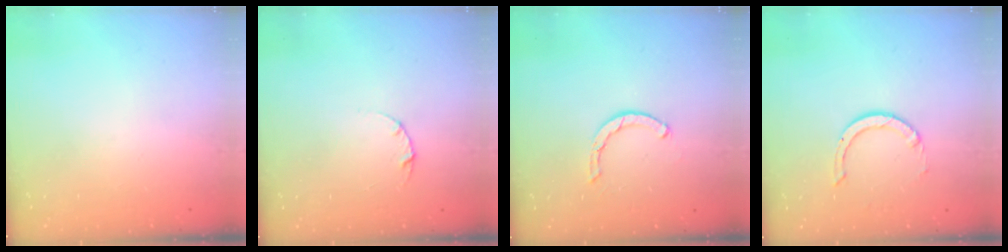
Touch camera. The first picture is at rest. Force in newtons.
{"total": 3.0, "press": 3.0, "slide": 0.4}
{"total": 1.6, "press": 1.6, "slide": 0.1}
{"total": 2.8, "press": 2.8, "slide": 0.2}